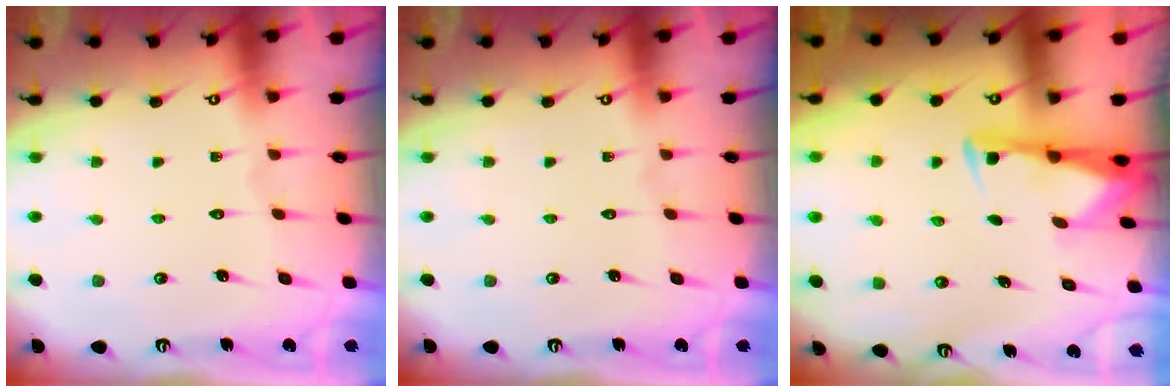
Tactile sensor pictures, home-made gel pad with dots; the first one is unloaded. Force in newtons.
{"total": 0.0}
{"total": 2.9, "press": 2.8, "slide": 0.5}